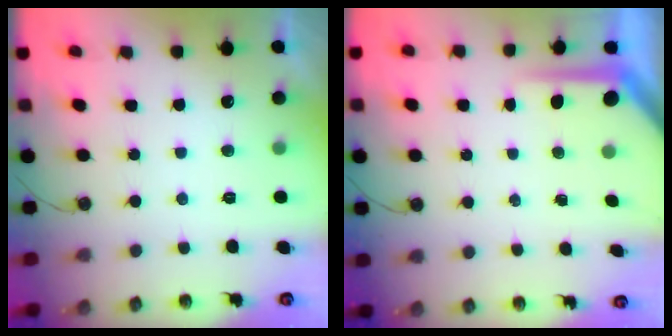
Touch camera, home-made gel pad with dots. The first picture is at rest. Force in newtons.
{"total": 5.2, "press": 5.2, "slide": 0.4}